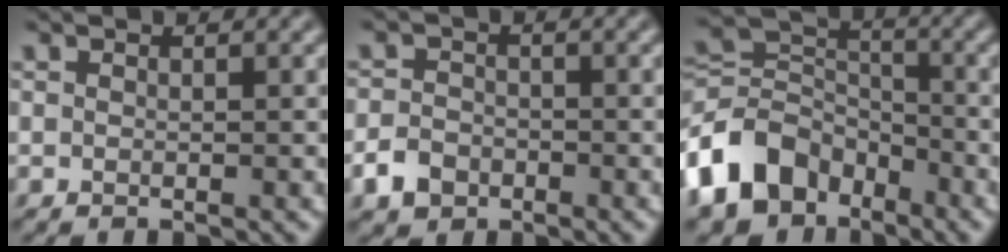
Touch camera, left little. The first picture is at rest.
{"total": 2.7, "force": [-1.6, 2.0, 1.0], "torque": [-0.020, 0.002, -0.031]}
{"total": 9.3, "force": [-5.3, 6.4, 4.3], "torque": [-0.087, 0.002, -0.119]}